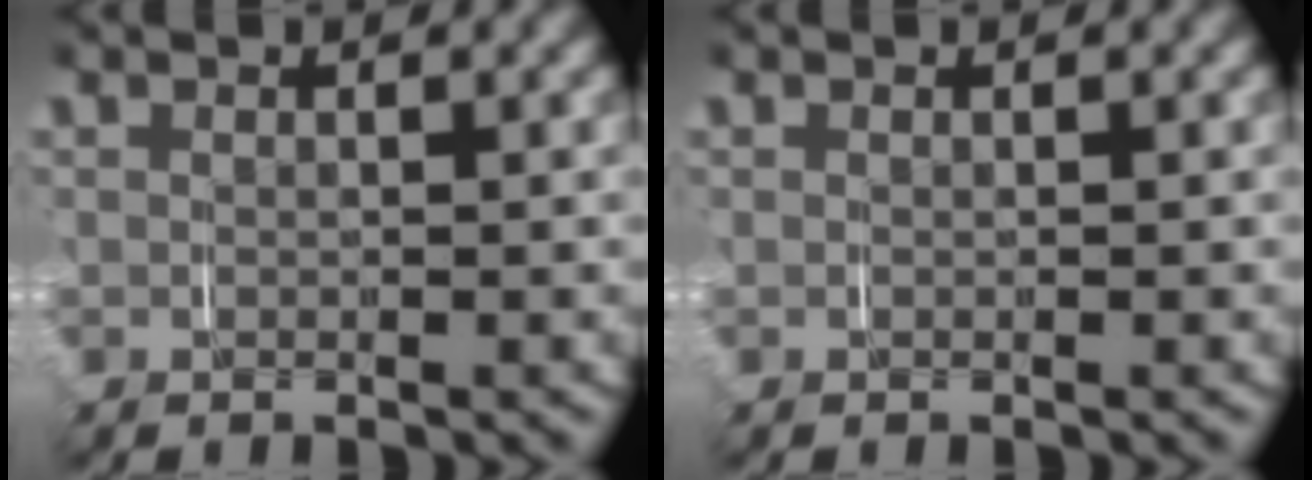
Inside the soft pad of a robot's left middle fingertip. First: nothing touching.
{"total": 0.0}